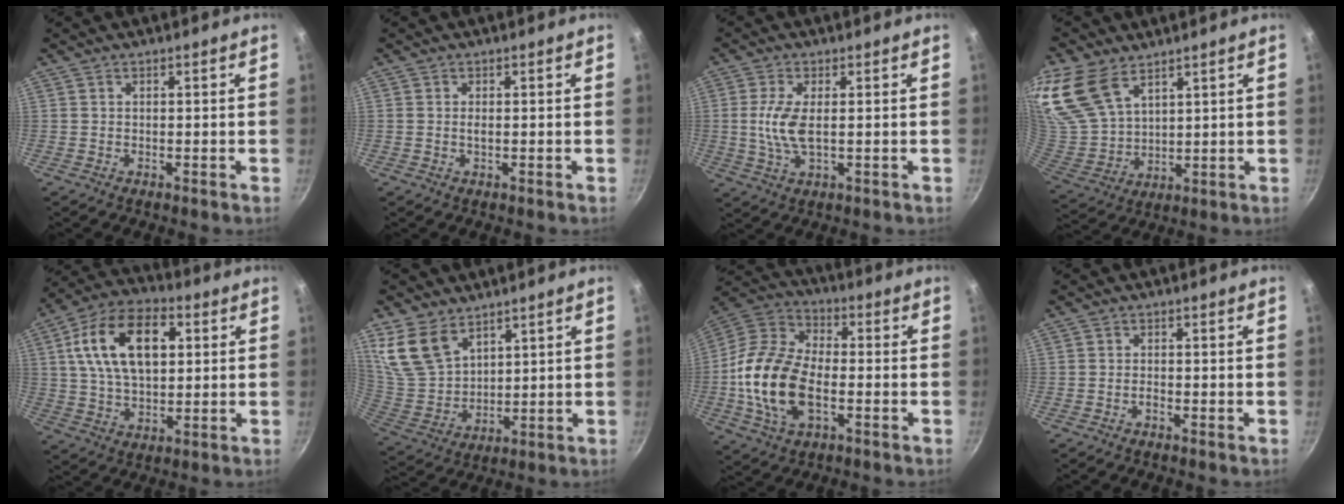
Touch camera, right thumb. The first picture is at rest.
{"total": 0.9, "force": [-0.1, 0.3, 0.9], "torque": [-0.019, 0.000, -0.002]}
{"total": 6.7, "force": [0.3, 2.6, 6.1], "torque": [-0.136, -0.001, 0.005]}
{"total": 16.3, "force": [9.6, 9.5, 9.1], "torque": [-0.194, -0.018, 0.209]}
{"total": 17.5, "force": [4.4, 10.2, 13.4], "torque": [-0.217, 0.008, 0.067]}
{"total": 11.6, "force": [7.4, 6.9, 5.6], "torque": [-0.092, -0.045, 0.162]}
{"total": 17.9, "force": [-3.1, 10.3, 14.3], "torque": [-0.267, 0.029, -0.074]}
{"total": 0.9, "force": [-0.6, 0.3, 0.5], "torque": [-0.010, 0.006, -0.014]}